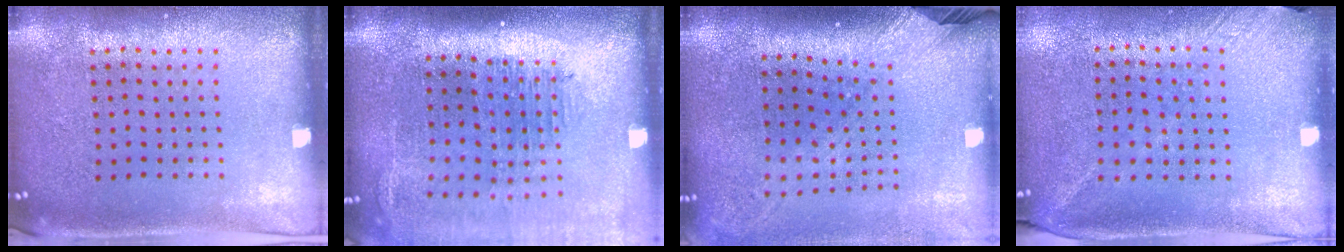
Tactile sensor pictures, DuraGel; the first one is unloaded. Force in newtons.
{"total": 2.1, "press": 1.7, "slide": 1.2}
{"total": 2.4, "press": 1.8, "slide": 1.6}
{"total": 1.2, "press": 0.9, "slide": 0.9}